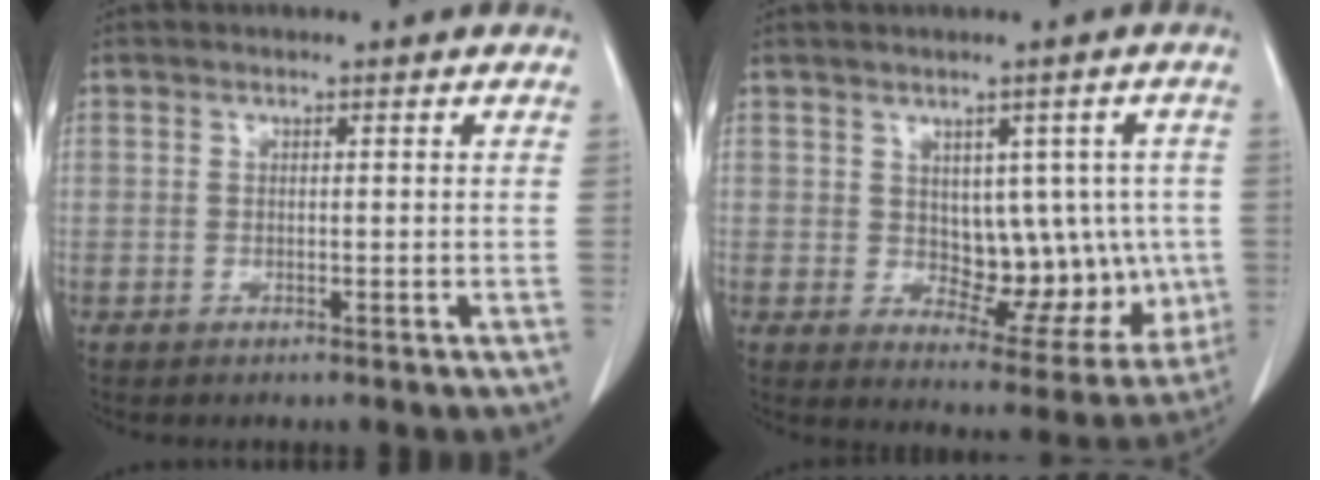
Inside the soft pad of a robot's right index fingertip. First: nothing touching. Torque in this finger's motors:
{"motor_torque": [0.21, 0.08, 0.14, 0.01]}